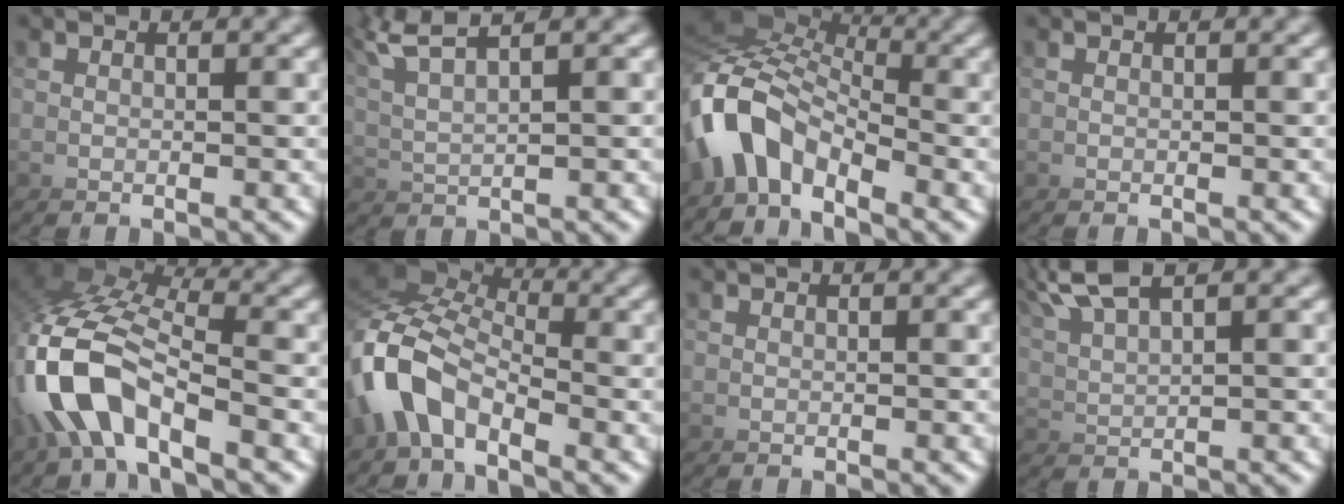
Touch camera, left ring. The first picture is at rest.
{"total": 2.3, "force": [2.0, -0.5, 1.0], "torque": [-0.079, -0.004, 0.038]}
{"total": 4.6, "force": [-1.7, 3.2, 2.8], "torque": [-0.099, -0.006, -0.042]}
{"total": 0.0}
{"total": 4.0, "force": [-0.6, 2.6, 3.0], "torque": [-0.141, -0.007, -0.019]}
{"total": 2.6, "force": [-2.3, 1.3, 0.5], "torque": [-0.073, 0.000, -0.051]}
{"total": 0.0}
{"total": 2.5, "force": [2.5, -0.1, 0.1], "torque": [-0.058, 0.002, 0.044]}